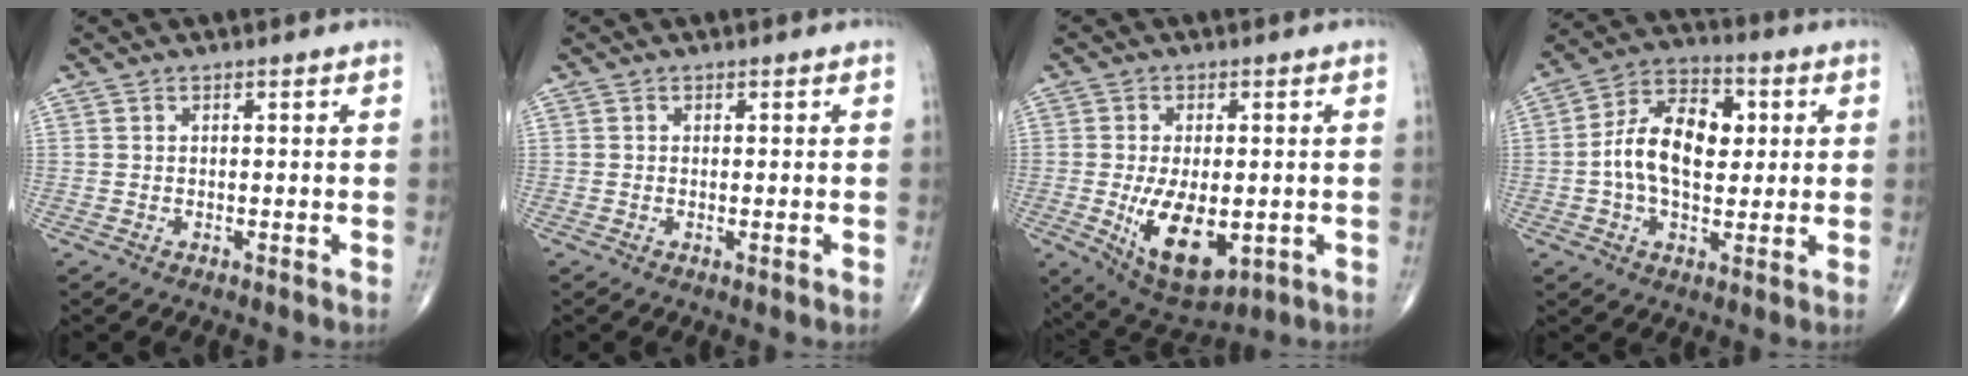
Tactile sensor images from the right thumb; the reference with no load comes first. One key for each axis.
{"total": 1.1, "fx": -0.2, "fy": 0.1, "fz": 1.0, "tx": -0.019, "ty": -0.004, "tz": -0.003}
{"total": 12.7, "fx": -2.5, "fy": 6.5, "fz": 10.5, "tx": -0.166, "ty": -0.014, "tz": -0.021}
{"total": 13.6, "fx": 0.9, "fy": 8.3, "fz": 10.7, "tx": -0.166, "ty": 0.020, "tz": 0.007}